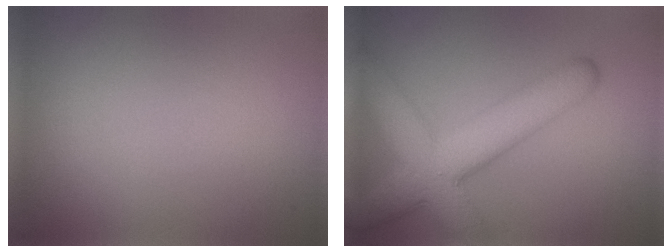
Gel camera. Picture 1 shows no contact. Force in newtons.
{"total": 7.8, "press": 7.8, "slide": 0.3}